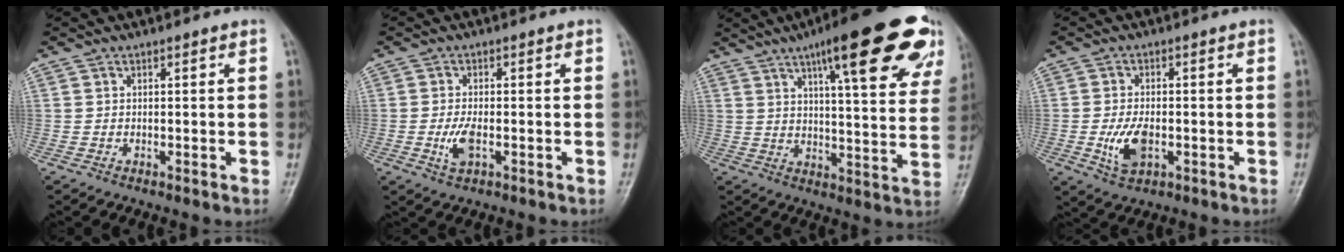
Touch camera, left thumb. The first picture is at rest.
{"total": 4.0, "force": [-1.1, 1.8, 3.4], "torque": [-0.071, -0.001, -0.020]}
{"total": 24.1, "force": [13.4, 5.6, 19.2], "torque": [-0.242, -0.027, 0.175]}
{"total": 6.4, "force": [-1.5, 3.6, 5.1], "torque": [-0.095, 0.000, -0.025]}